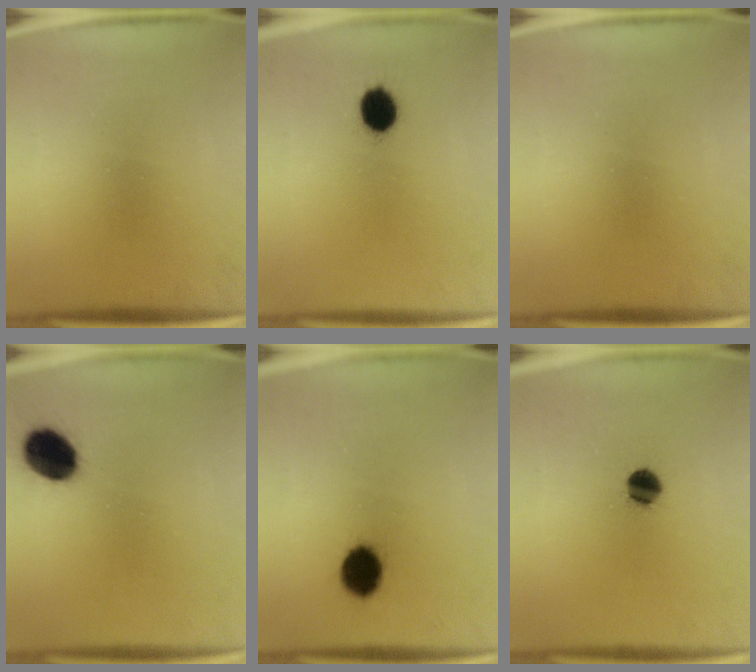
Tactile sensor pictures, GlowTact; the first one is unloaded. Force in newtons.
{"total": 5.7}
{"total": 0.0}
{"total": 10.2}
{"total": 8.2}
{"total": 5.3}